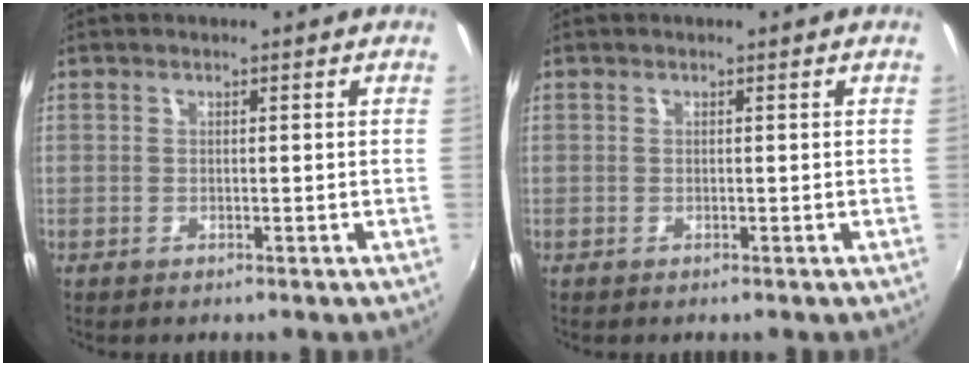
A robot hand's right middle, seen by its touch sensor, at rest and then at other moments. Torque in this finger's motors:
{"motor_torque": [0.00, 0.00, 0.00, 0.00]}